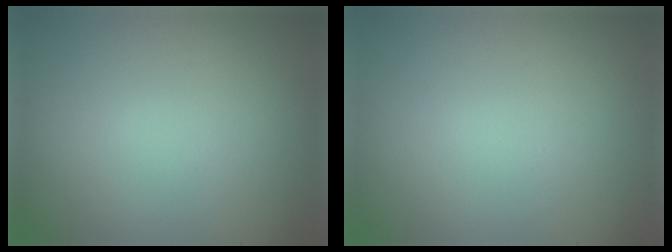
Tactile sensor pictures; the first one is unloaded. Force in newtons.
{"total": 0.0}